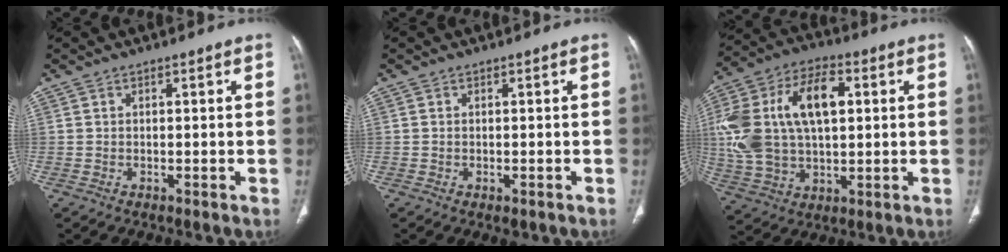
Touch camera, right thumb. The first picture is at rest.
{"total": 1.0, "force": [-0.4, 0.5, 0.8], "torque": [-0.011, -0.003, -0.001]}
{"total": 21.6, "force": [3.6, 12.5, 17.2], "torque": [-0.343, 0.019, 0.063]}